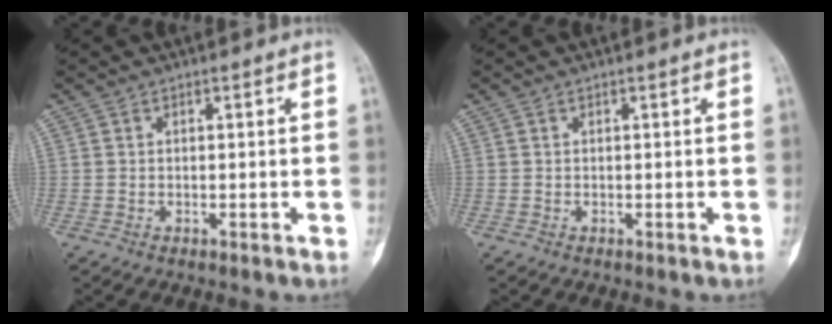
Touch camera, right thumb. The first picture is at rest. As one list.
[{"total": 0.0}]